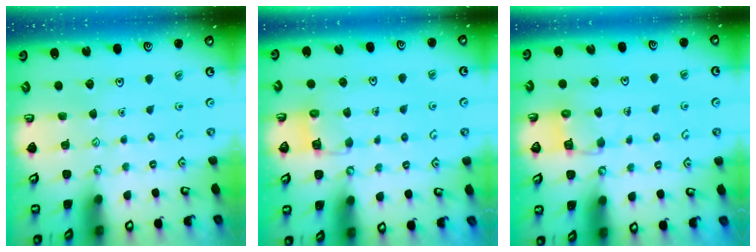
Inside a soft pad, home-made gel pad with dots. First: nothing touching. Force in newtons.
{"total": 2.8, "press": 2.8, "slide": 0.2}
{"total": 7.2, "press": 7.1, "slide": 0.4}